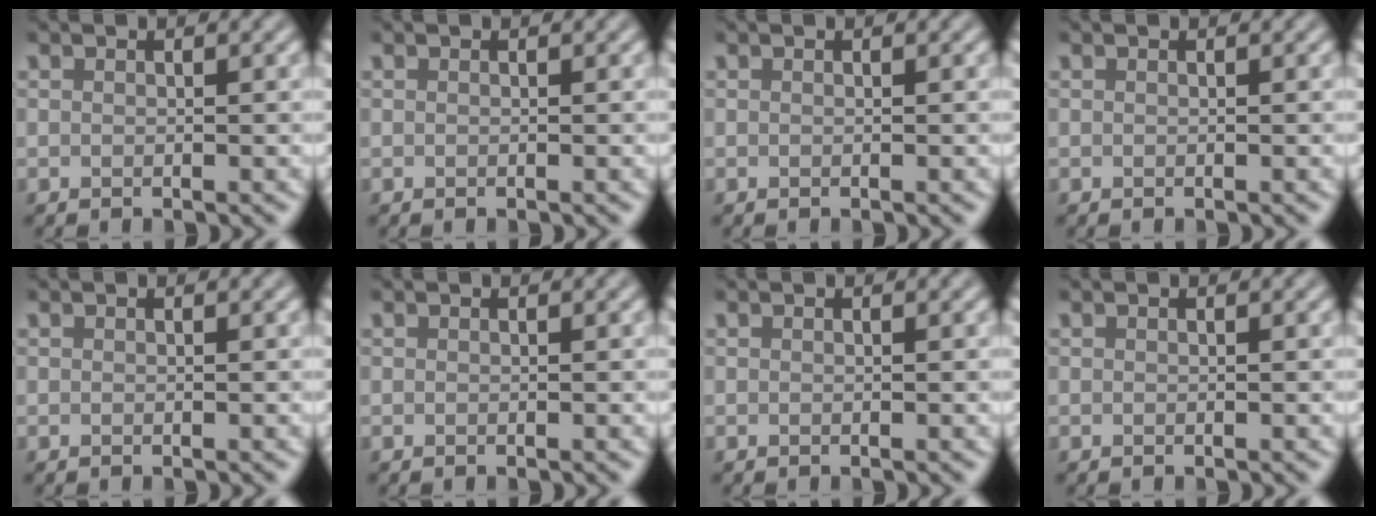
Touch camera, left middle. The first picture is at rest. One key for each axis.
{"total": 0.0}
{"total": 0.0}
{"total": 0.0}
{"total": 0.0}
{"total": 0.0}
{"total": 0.0}
{"total": 0.0}